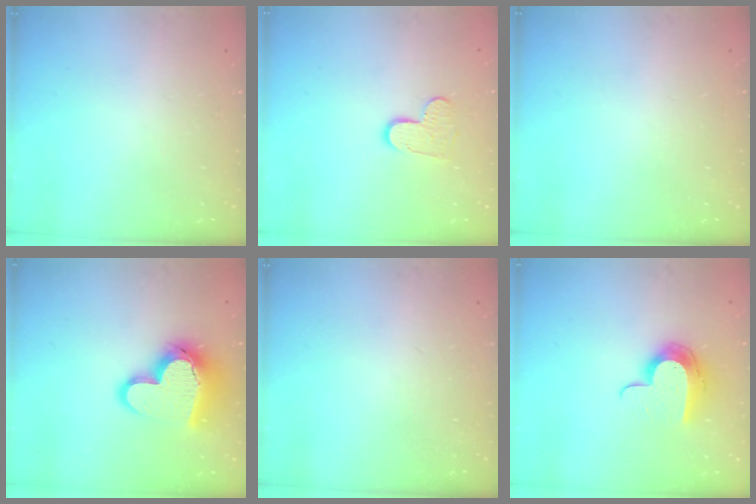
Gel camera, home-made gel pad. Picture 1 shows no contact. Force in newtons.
{"total": 8.3, "press": 8.3, "slide": 0.5}
{"total": 0.0}
{"total": 15.9, "press": 15.7, "slide": 2.2}
{"total": 0.0}
{"total": 12.1, "press": 12.1, "slide": 0.6}